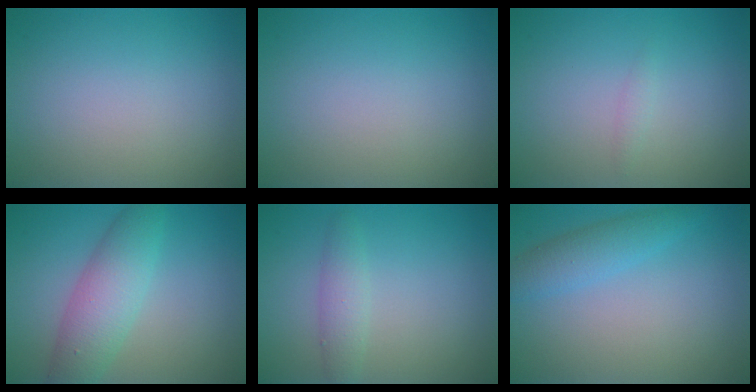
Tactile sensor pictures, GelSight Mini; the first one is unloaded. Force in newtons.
{"total": 0.0}
{"total": 0.6, "press": 0.6, "slide": 0.0}
{"total": 4.9, "press": 4.9, "slide": 0.1}
{"total": 1.9, "press": 1.9, "slide": 0.1}
{"total": 2.7, "press": 2.7, "slide": 0.0}